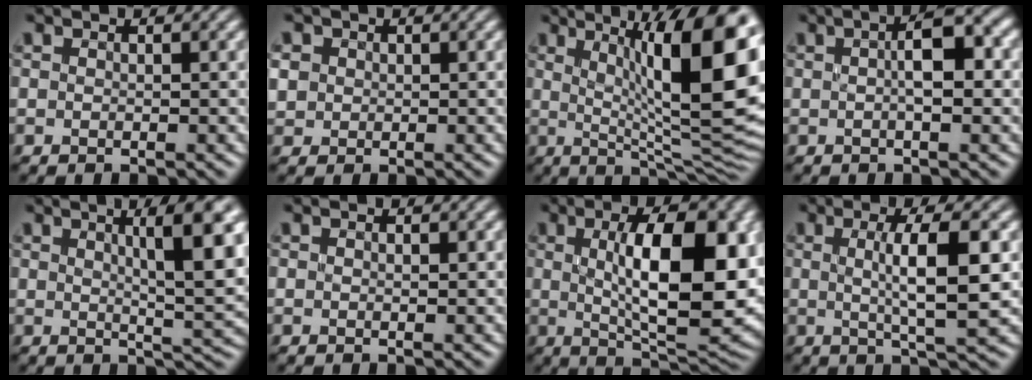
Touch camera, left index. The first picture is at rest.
{"total": 1.2, "force": [0.1, 1.2, 0.0], "torque": [-0.012, 0.000, 0.010]}
{"total": 14.6, "force": [3.3, 3.7, 13.7], "torque": [-0.194, 0.002, 0.064]}
{"total": 4.0, "force": [0.2, 0.8, 3.9], "torque": [-0.070, 0.010, 0.006]}
{"total": 7.7, "force": [2.7, 1.5, 7.1], "torque": [-0.089, 0.007, 0.048]}
{"total": 0.0}
{"total": 11.7, "force": [1.3, 3.8, 10.9], "torque": [-0.161, -0.002, 0.031]}
{"total": 6.0, "force": [0.3, 1.1, 5.9], "torque": [-0.093, 0.005, 0.011]}